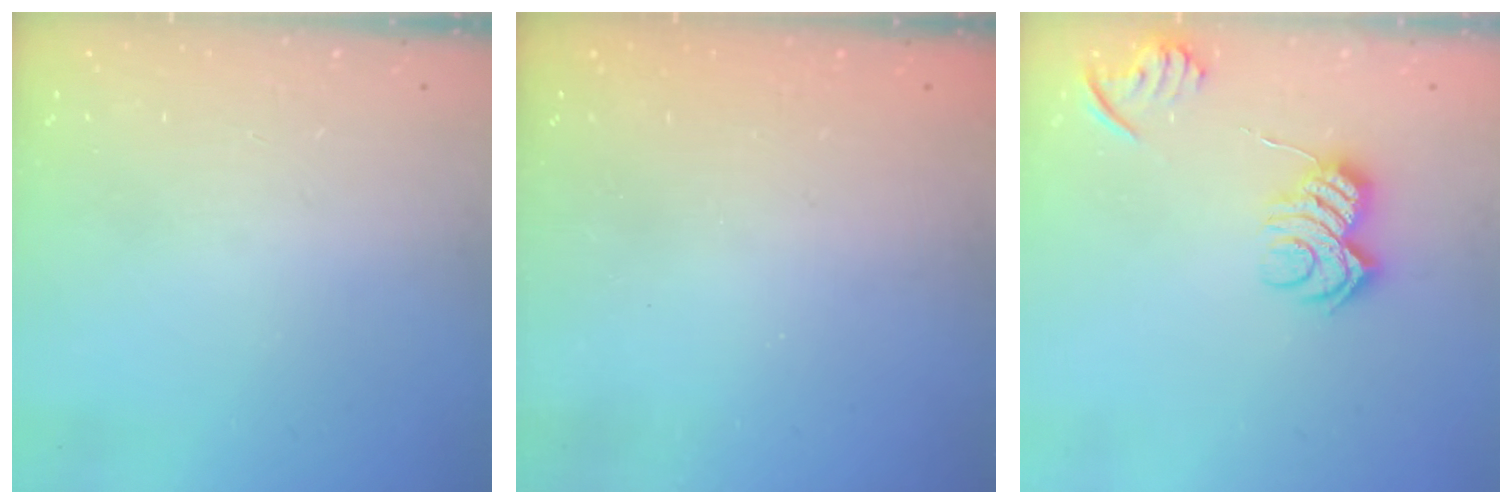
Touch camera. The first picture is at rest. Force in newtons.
{"total": 2.6, "press": 2.5, "slide": 0.9}
{"total": 10.7, "press": 10.7, "slide": 0.3}